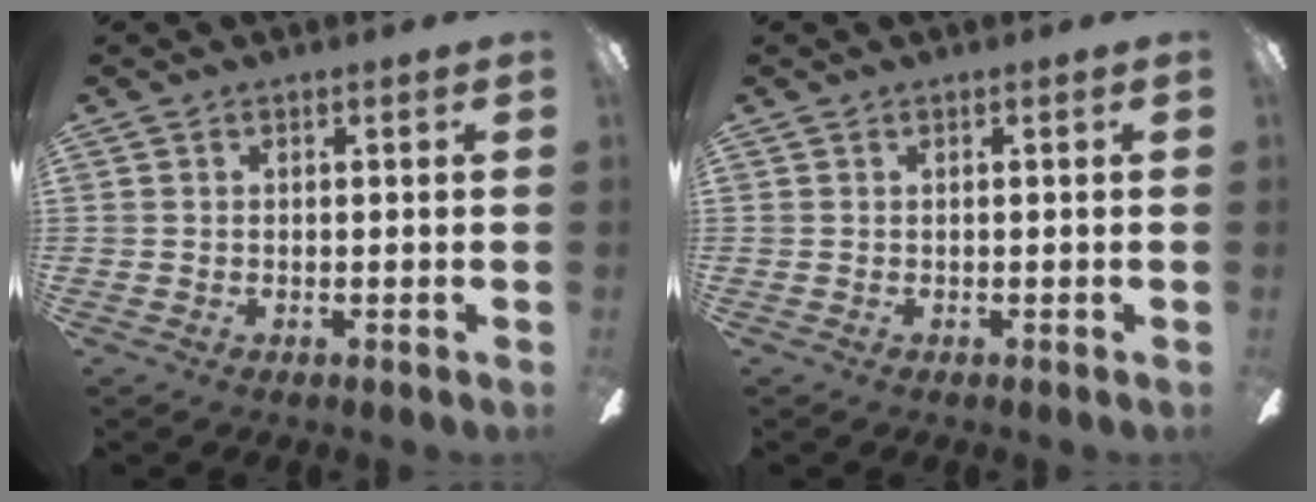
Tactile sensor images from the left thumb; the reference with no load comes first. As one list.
[{"total": 0.0}]